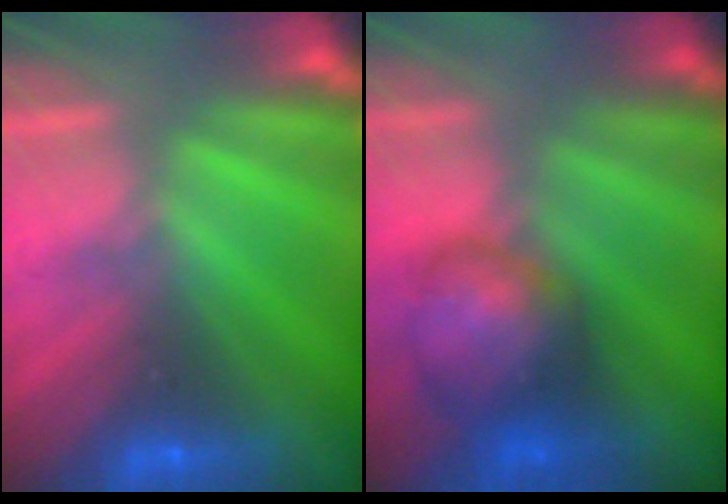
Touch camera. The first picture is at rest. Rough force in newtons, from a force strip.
{"total": 8.6}